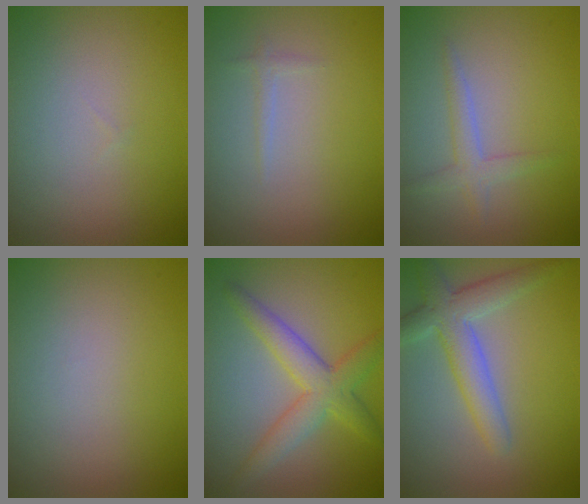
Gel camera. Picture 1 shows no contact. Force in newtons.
{"total": 0.7, "press": 0.7, "slide": 0.1}
{"total": 2.0, "press": 2.0, "slide": 0.1}
{"total": 0.0}
{"total": 4.6, "press": 4.6, "slide": 0.1}
{"total": 4.4, "press": 4.4, "slide": 0.3}